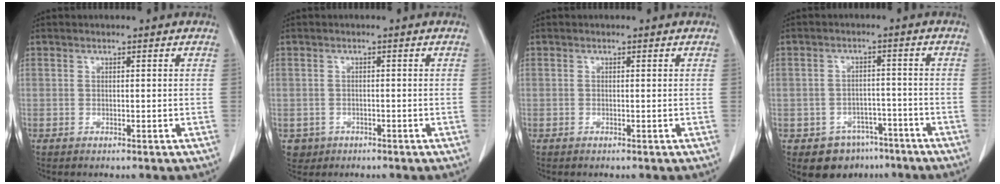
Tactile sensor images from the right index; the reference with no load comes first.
{"total": 3.7, "force": [-1.7, 3.2, 0.2], "torque": [-0.002, 0.009, -0.024]}
{"total": 0.0}
{"total": 6.6, "force": [-4.3, 5.0, 0.8], "torque": [0.001, 0.016, -0.055]}